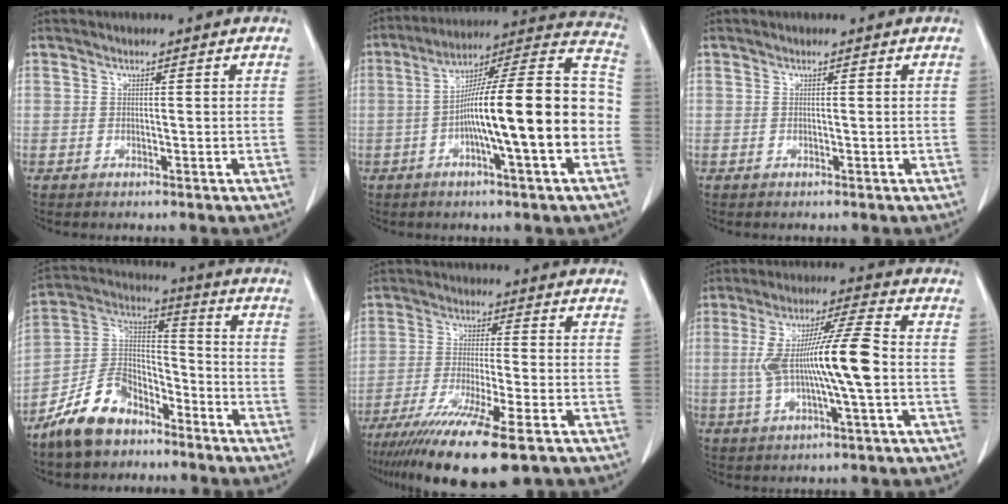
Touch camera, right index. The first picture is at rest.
{"total": 19.9, "force": [-3.7, 1.3, 19.5], "torque": [-0.280, 0.026, -0.063]}
{"total": 0.0}
{"total": 11.8, "force": [-8.5, 6.1, 5.4], "torque": [-0.116, 0.023, -0.164]}
{"total": 15.3, "force": [-10.4, 1.0, 11.2], "torque": [-0.194, -0.045, -0.172]}
{"total": 12.3, "force": [-0.8, 0.3, 12.3], "torque": [-0.236, 0.010, -0.017]}